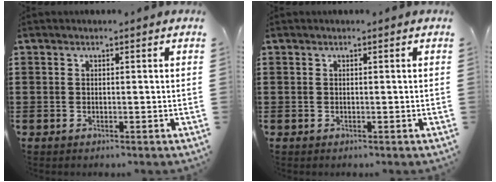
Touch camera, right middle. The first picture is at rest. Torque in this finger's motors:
{"motor_torque": [0.13, -0.02, 0.06, 0.01]}